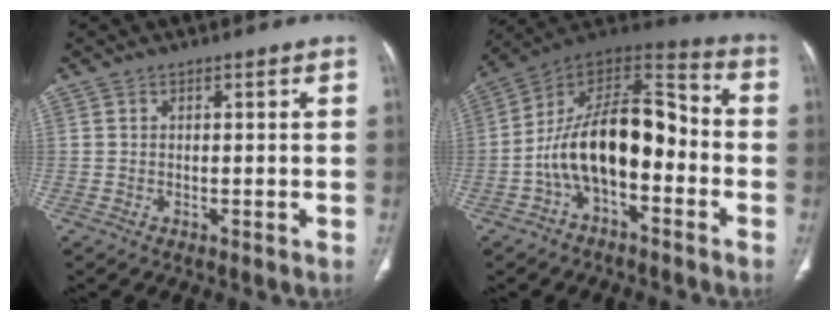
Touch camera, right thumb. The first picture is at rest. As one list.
[{"total": 18.1, "force": [-4.1, 9.6, 14.8], "torque": [-0.229, 0.074, -0.075]}]